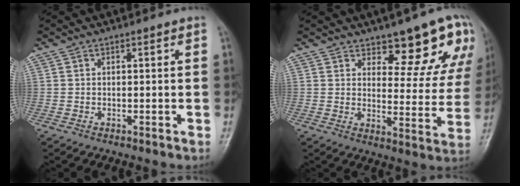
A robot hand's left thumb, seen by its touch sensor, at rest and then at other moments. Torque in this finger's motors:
{"motor_torque": [0.35, 0.65, 0.28, -0.15, 0.09]}